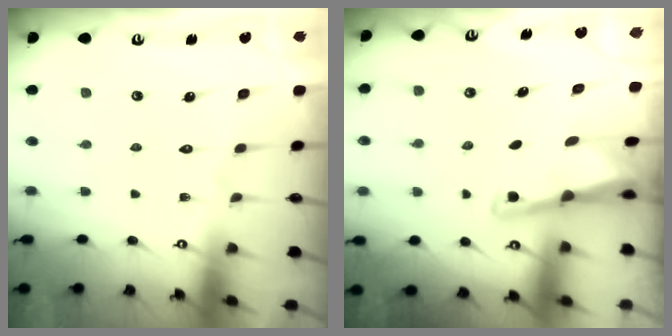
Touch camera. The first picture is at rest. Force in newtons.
{"total": 4.0, "press": 3.9, "slide": 0.6}